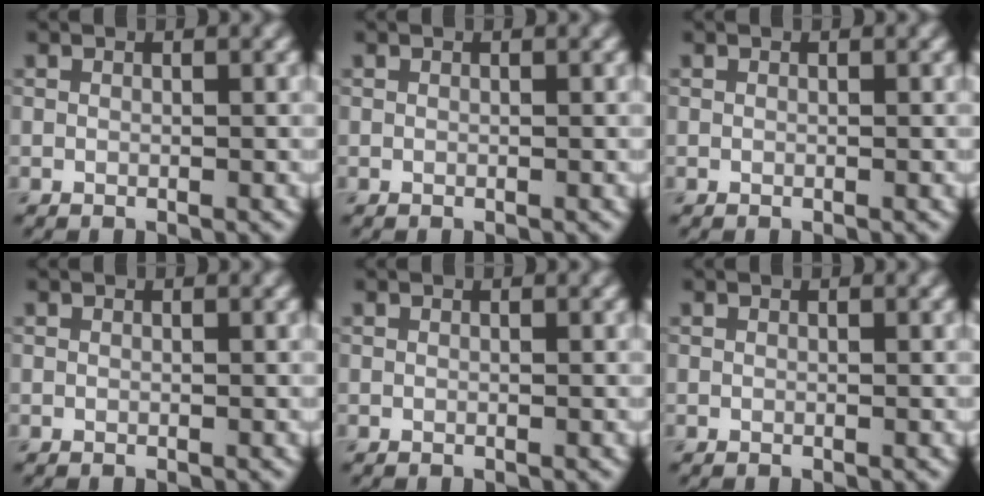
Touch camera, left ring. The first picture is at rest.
{"total": 0.0}
{"total": 0.0}
{"total": 0.0}
{"total": 0.0}
{"total": 0.0}